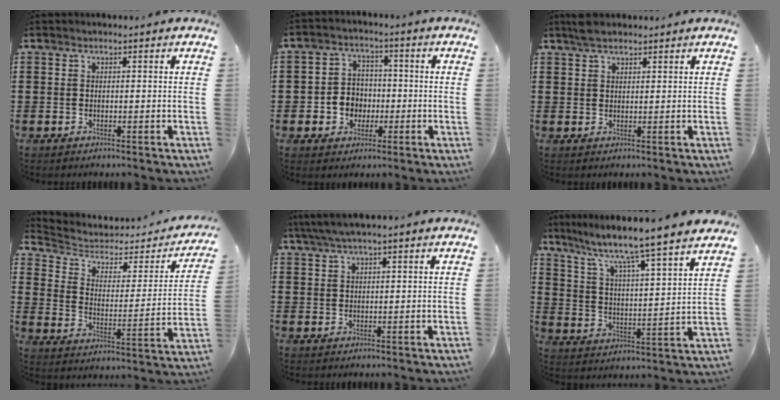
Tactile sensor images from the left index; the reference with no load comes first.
{"total": 4.7, "force": [-1.2, 4.3, 1.6], "torque": [-0.035, 0.009, -0.026]}
{"total": 2.8, "force": [2.4, 0.9, 1.3], "torque": [-0.029, 0.005, 0.044]}
{"total": 4.2, "force": [3.2, 2.3, 1.5], "torque": [-0.053, -0.020, 0.049]}
{"total": 2.8, "force": [2.0, 0.2, 2.0], "torque": [-0.040, 0.003, 0.036]}
{"total": 6.7, "force": [5.7, -1.0, 3.4], "torque": [-0.091, -0.053, 0.086]}